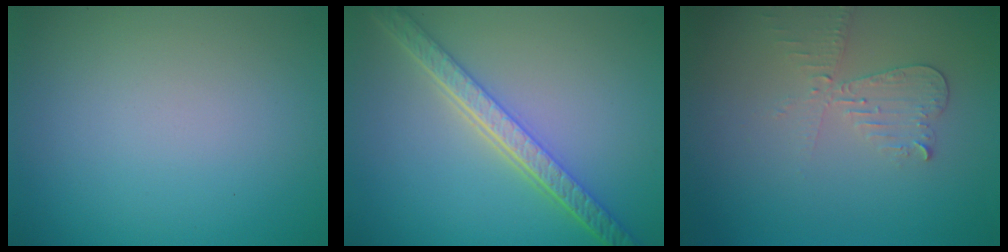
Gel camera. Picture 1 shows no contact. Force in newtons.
{"total": 5.5, "press": 4.3, "slide": 3.4}
{"total": 2.6, "press": 2.5, "slide": 0.6}